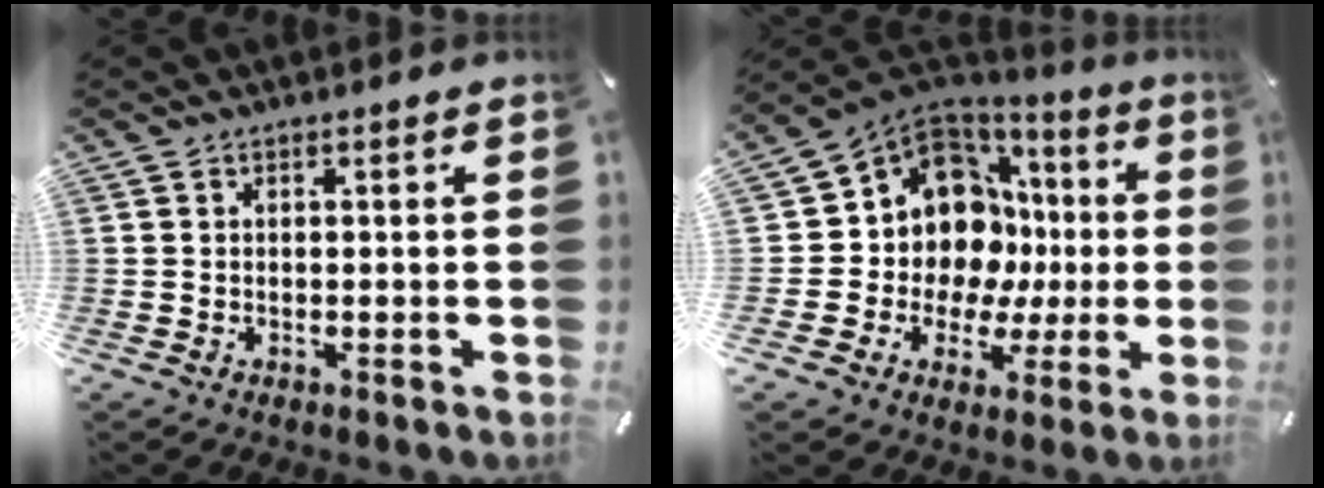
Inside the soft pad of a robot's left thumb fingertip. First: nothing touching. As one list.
[{"total": 12.9, "force": [4.1, 11.0, 5.4], "torque": [-0.111, -0.061, 0.091]}]